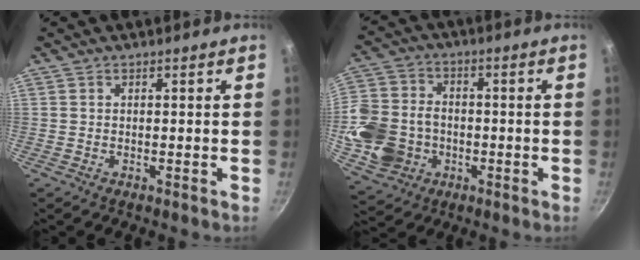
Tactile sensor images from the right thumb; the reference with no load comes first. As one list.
[{"total": 16.0, "force": [-3.0, 13.1, 8.6], "torque": [-0.166, 0.026, -0.052]}]